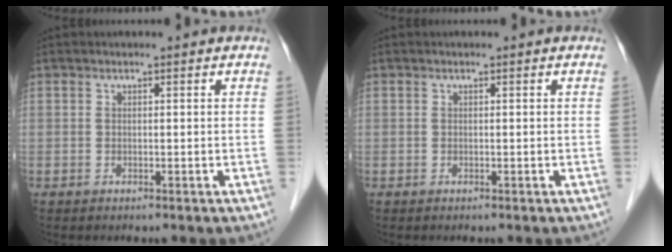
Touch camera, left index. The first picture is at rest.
{"total": 0.0}